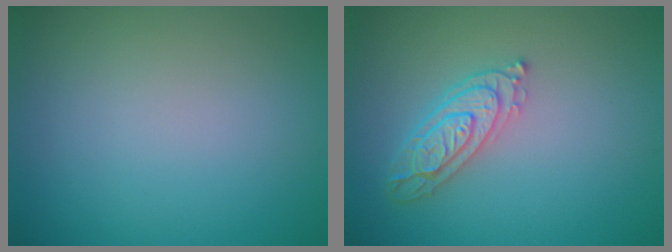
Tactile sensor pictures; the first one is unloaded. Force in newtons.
{"total": 3.4, "press": 3.2, "slide": 1.0}